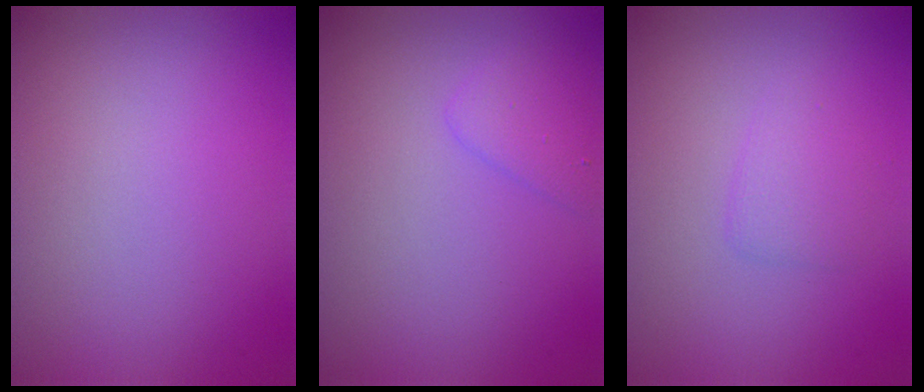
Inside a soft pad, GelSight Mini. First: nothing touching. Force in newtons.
{"total": 1.9, "press": 1.9, "slide": 0.1}
{"total": 1.5, "press": 1.5, "slide": 0.1}